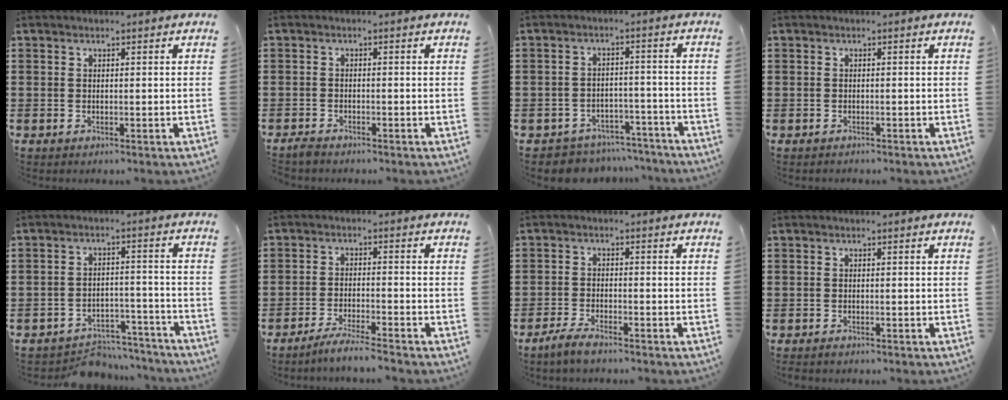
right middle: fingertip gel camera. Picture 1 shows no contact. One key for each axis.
{"total": 1.3, "fx": -1.2, "fy": 0.3, "fz": 0.2, "tx": -0.008, "ty": 0.000, "tz": -0.025}
{"total": 4.3, "fx": -4.2, "fy": 0.8, "fz": -0.2, "tx": -0.006, "ty": 0.006, "tz": -0.089}
{"total": 0.6, "fx": -0.6, "fy": 0.3, "fz": -0.1, "tx": 0.001, "ty": 0.001, "tz": -0.013}
{"total": 5.4, "fx": -5.3, "fy": 1.0, "fz": 0.5, "tx": -0.007, "ty": 0.012, "tz": -0.105}
{"total": 3.6, "fx": -3.3, "fy": -0.4, "fz": 1.4, "tx": -0.031, "ty": -0.007, "tz": -0.065}
{"total": 2.8, "fx": -2.3, "fy": 0.3, "fz": 1.5, "tx": -0.042, "ty": -0.001, "tz": -0.048}
{"total": 0.5, "fx": -0.5, "fy": 0.2, "fz": 0.1, "tx": -0.003, "ty": -0.002, "tz": -0.009}